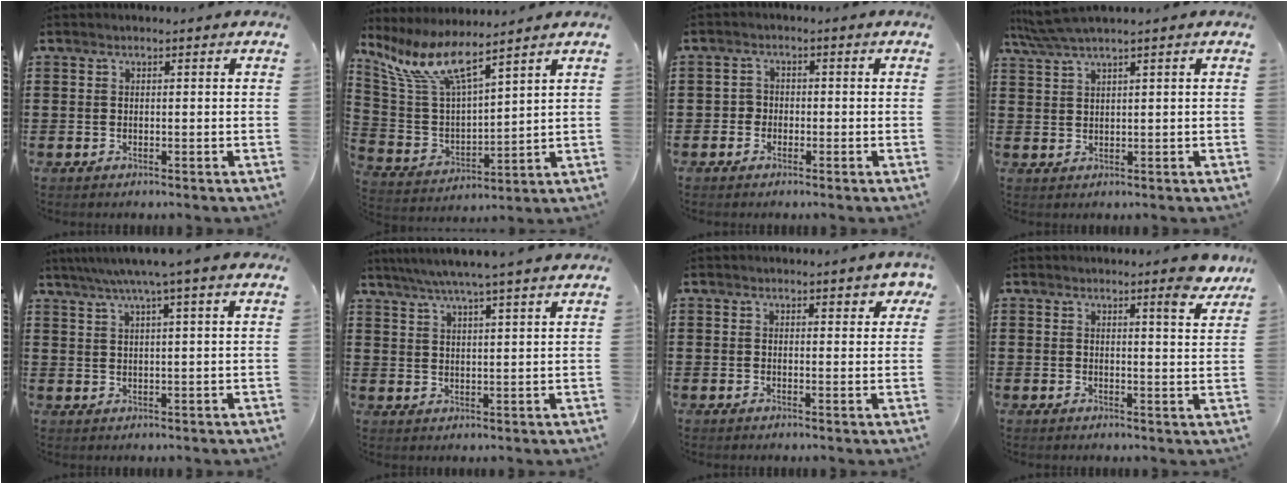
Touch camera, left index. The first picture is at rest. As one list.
[{"total": 9.6, "force": [7.0, 2.0, 6.2], "torque": [-0.152, -0.036, 0.123]}, {"total": 1.8, "force": [-0.9, 1.5, 0.3], "torque": [-0.013, 0.004, -0.021]}, {"total": 3.2, "force": [2.3, 0.0, 2.2], "torque": [-0.050, -0.002, 0.042]}, {"total": 5.0, "force": [3.5, -0.7, 3.5], "torque": [-0.076, -0.006, 0.057]}, {"total": 5.0, "force": [4.3, -0.5, 2.5], "torque": [-0.062, -0.016, 0.074]}, {"total": 2.0, "force": [1.7, 0.6, 0.9], "torque": [-0.007, -0.002, 0.027]}, {"total": 4.7, "force": [4.0, -0.1, 2.4], "torque": [-0.035, -0.021, 0.065]}]